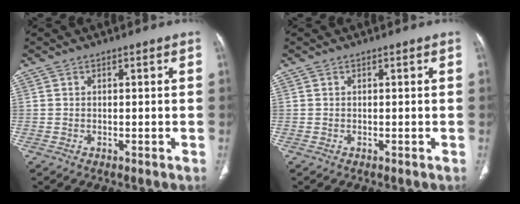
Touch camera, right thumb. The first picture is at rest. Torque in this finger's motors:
{"motor_torque": [0.00, 0.00, 0.00, 0.00, 0.00]}